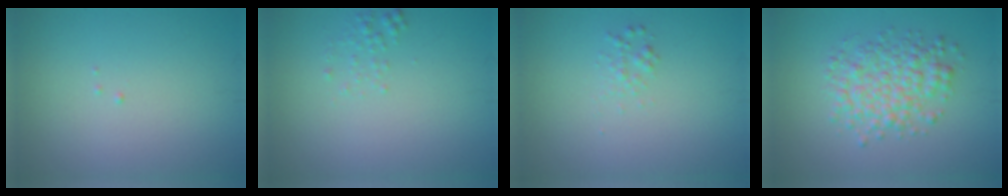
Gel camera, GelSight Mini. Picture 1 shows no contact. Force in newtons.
{"total": 1.0, "press": 1.0, "slide": 0.0}
{"total": 0.9, "press": 0.9, "slide": 0.1}
{"total": 4.4, "press": 4.4, "slide": 0.0}